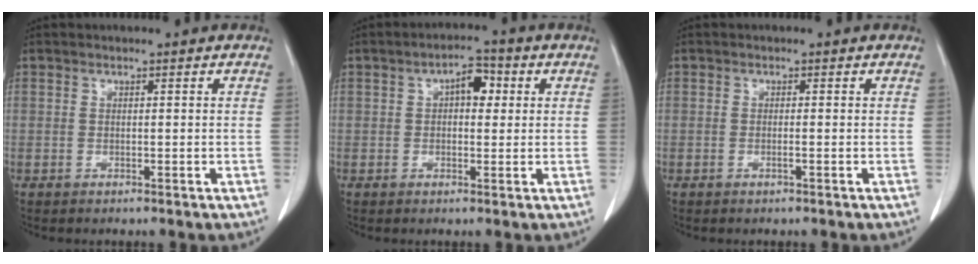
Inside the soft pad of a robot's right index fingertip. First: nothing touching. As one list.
[{"total": 4.5, "force": [1.1, 2.3, 3.8], "torque": [-0.056, 0.017, 0.014]}, {"total": 0.6, "force": [-0.2, -0.1, 0.5], "torque": [-0.009, 0.002, -0.002]}]